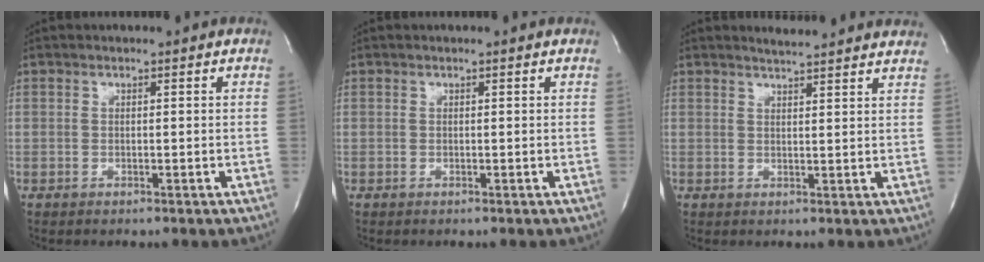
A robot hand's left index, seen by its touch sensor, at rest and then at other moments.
{"total": 1.1, "force": [1.1, 0.1, 0.3], "torque": [-0.010, 0.006, 0.010]}
{"total": 8.3, "force": [7.9, 0.5, 2.6], "torque": [-0.040, 0.006, 0.087]}